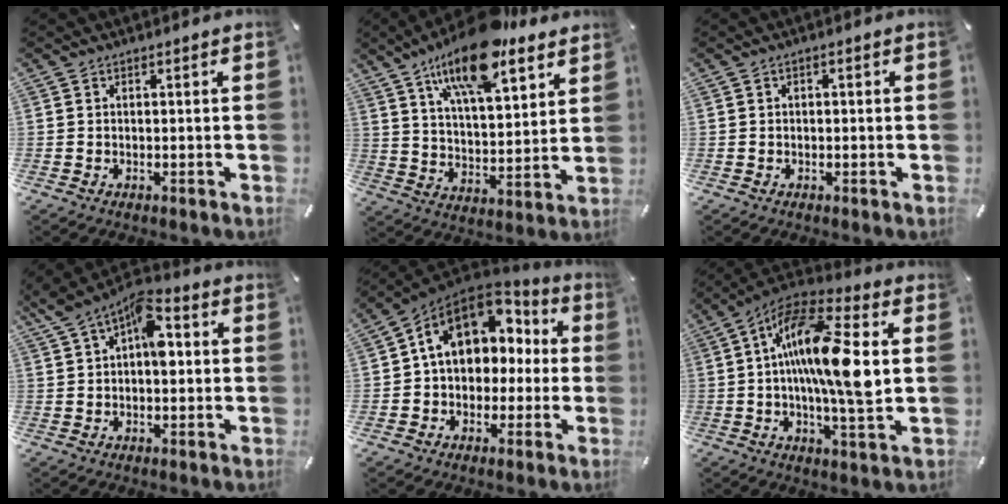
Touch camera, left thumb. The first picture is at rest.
{"total": 18.8, "force": [13.4, 7.2, 11.0], "torque": [-0.193, -0.064, 0.228]}
{"total": 0.6, "force": [0.0, 0.4, 0.4], "torque": [-0.008, 0.002, -0.001]}
{"total": 9.4, "force": [2.3, 5.7, 7.1], "torque": [-0.096, -0.004, 0.038]}
{"total": 13.8, "force": [4.3, 10.6, 7.7], "torque": [-0.130, -0.016, 0.079]}
{"total": 18.4, "force": [1.9, 5.5, 17.5], "torque": [-0.323, -0.004, 0.022]}